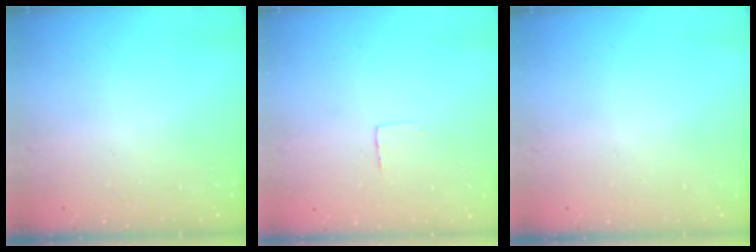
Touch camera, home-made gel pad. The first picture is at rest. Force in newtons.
{"total": 3.0, "press": 3.0, "slide": 0.2}
{"total": 0.0}